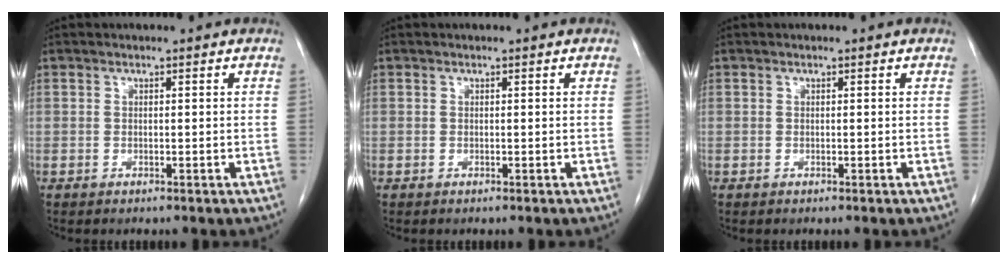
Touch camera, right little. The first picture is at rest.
{"total": 0.0}
{"total": 0.0}